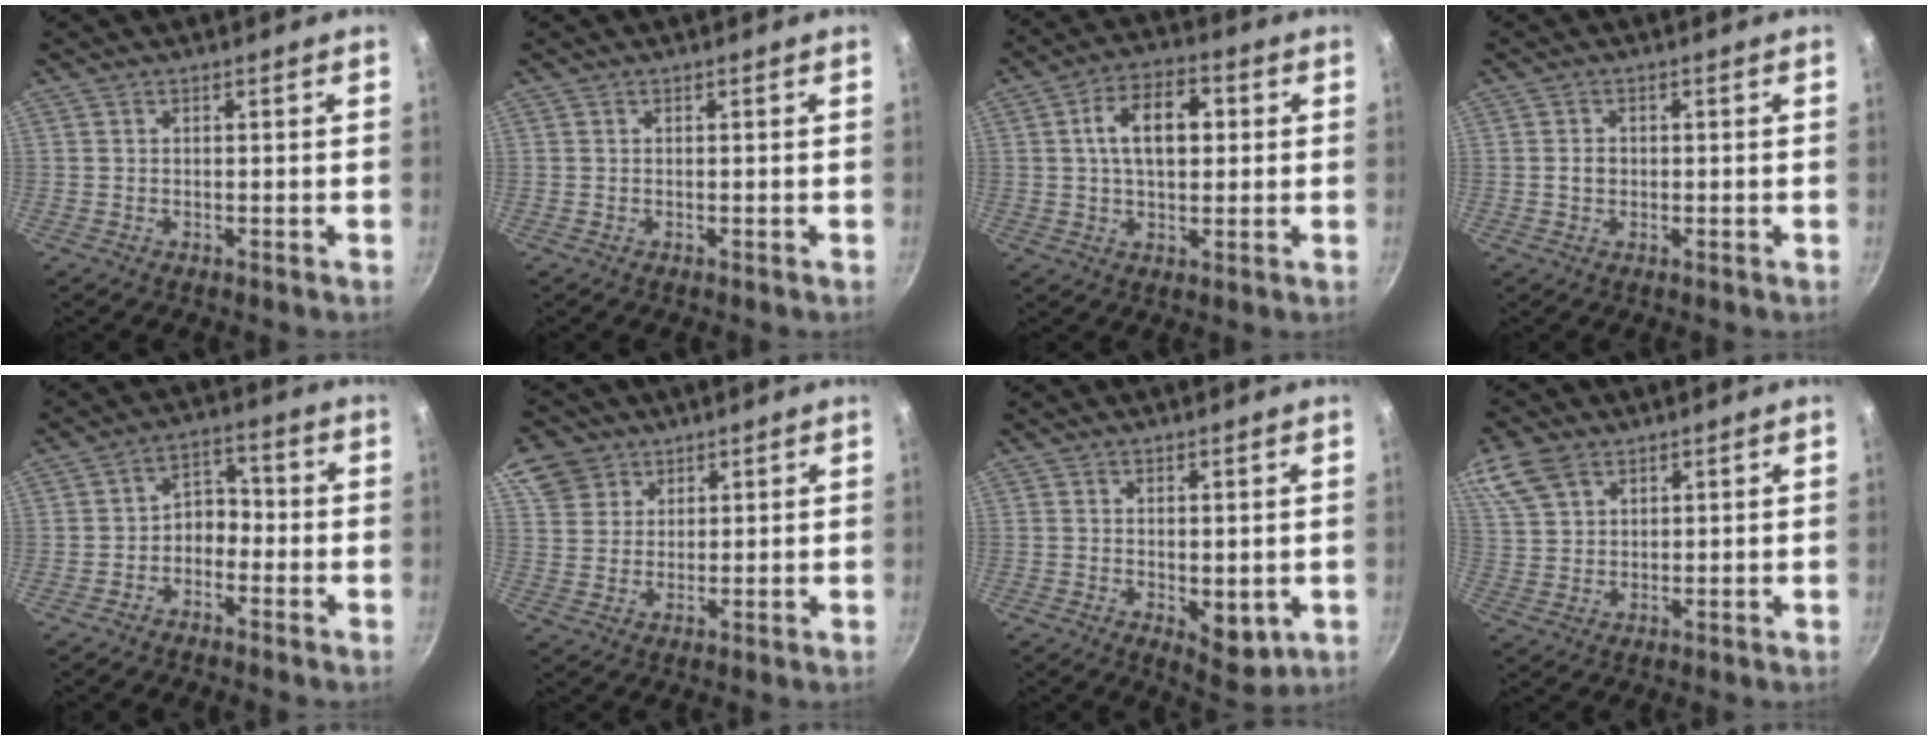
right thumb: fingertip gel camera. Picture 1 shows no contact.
{"total": 0.0}
{"total": 11.2, "force": [1.8, 6.7, 8.7], "torque": [-0.121, 0.016, 0.022]}
{"total": 1.9, "force": [-0.1, 1.6, 1.0], "torque": [-0.011, 0.006, -0.003]}
{"total": 5.0, "force": [-1.9, 3.7, 2.8], "torque": [-0.012, 0.035, -0.041]}
{"total": 8.1, "force": [4.7, 6.2, 2.0], "torque": [-0.011, -0.004, 0.084]}
{"total": 5.7, "force": [-0.3, 3.0, 4.8], "torque": [-0.053, -0.016, 0.004]}
{"total": 8.4, "force": [4.9, 5.3, 4.3], "torque": [-0.080, -0.003, 0.101]}